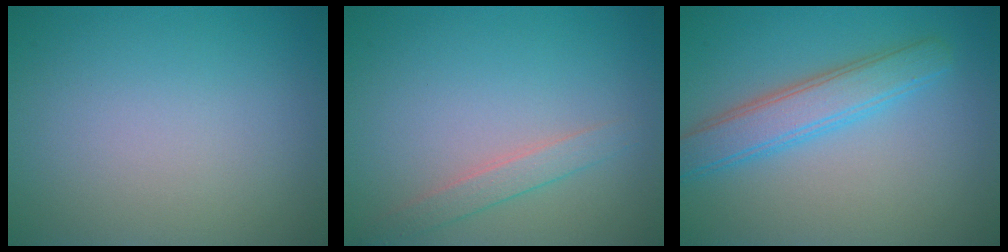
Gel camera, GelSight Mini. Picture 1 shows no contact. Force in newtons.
{"total": 1.7, "press": 1.7, "slide": 0.1}
{"total": 4.2, "press": 4.2, "slide": 0.2}